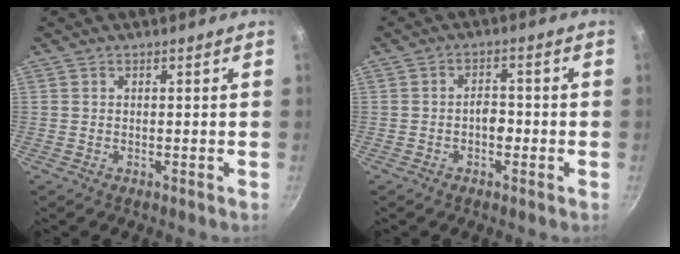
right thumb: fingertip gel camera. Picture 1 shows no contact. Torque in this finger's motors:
{"motor_torque": [-0.09, 0.22, 0.23, -0.06, 0.14]}